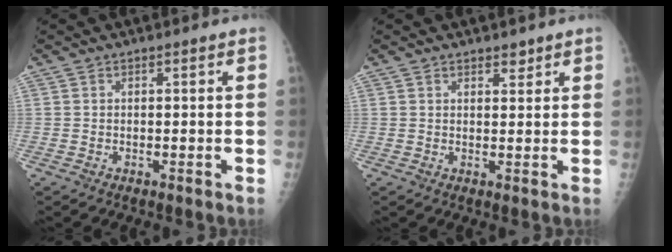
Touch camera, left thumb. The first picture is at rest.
{"total": 1.8, "force": [1.4, 0.9, 0.7], "torque": [0.001, -0.009, 0.019]}